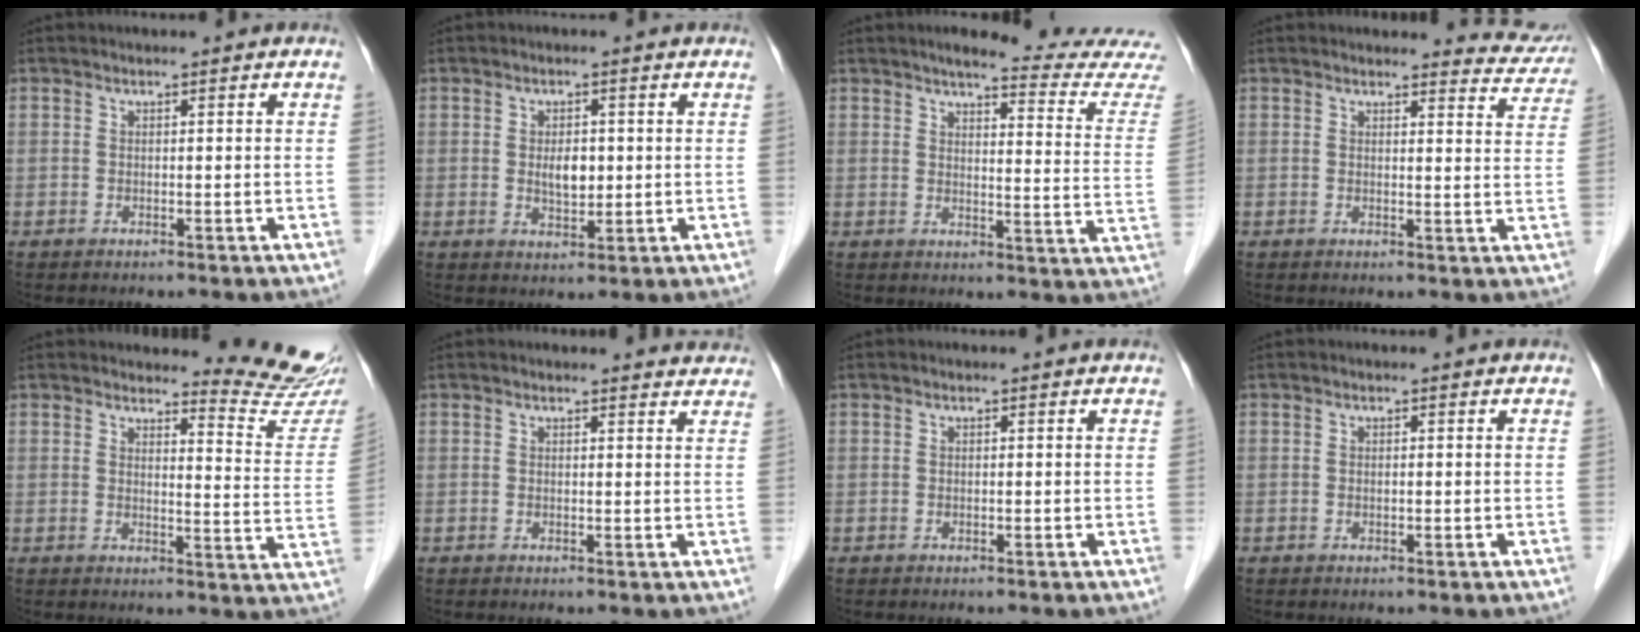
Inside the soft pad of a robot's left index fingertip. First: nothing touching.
{"total": 3.4, "force": [0.3, 1.8, 2.9], "torque": [-0.051, 0.000, 0.009]}
{"total": 15.5, "force": [14.9, -0.4, 4.6], "torque": [-0.045, -0.089, 0.154]}
{"total": 5.9, "force": [5.8, 1.0, -0.6], "torque": [0.020, -0.032, 0.041]}
{"total": 9.8, "force": [9.7, -0.5, 0.6], "torque": [-0.005, -0.092, 0.100]}
{"total": 4.1, "force": [4.0, 1.0, 0.2], "torque": [0.005, -0.009, 0.024]}
{"total": 0.0}
{"total": 0.0}